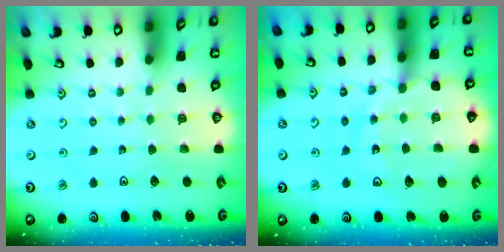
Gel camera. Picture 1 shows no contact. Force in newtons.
{"total": 11.7, "press": 11.6, "slide": 1.4}